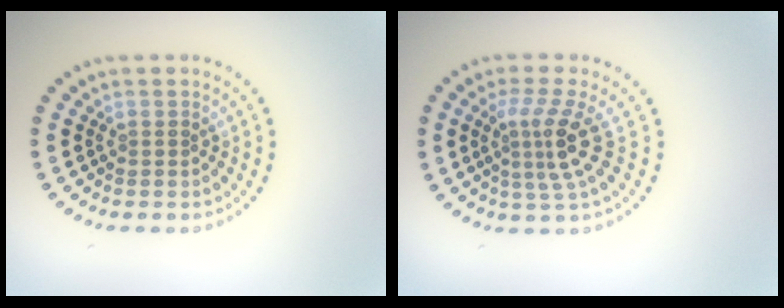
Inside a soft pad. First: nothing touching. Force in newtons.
{"total": 3.7, "press": 2.6, "slide": 2.6}